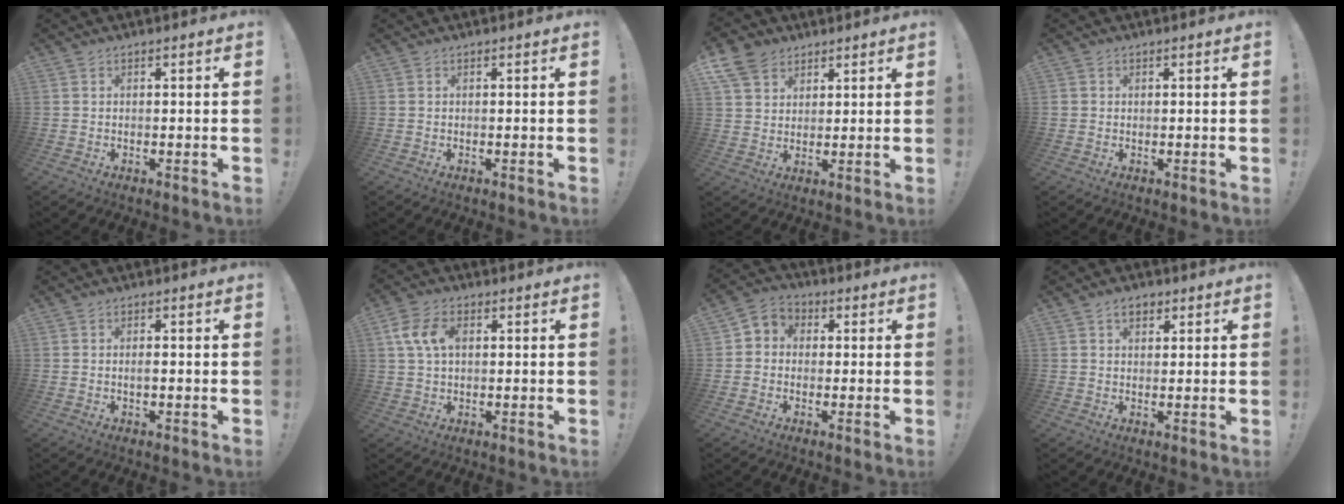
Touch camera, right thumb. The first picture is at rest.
{"total": 0.0}
{"total": 8.9, "force": [5.6, 6.3, 3.0], "torque": [-0.049, -0.028, 0.112]}
{"total": 1.0, "force": [0.3, 1.0, 0.2], "torque": [-0.008, 0.004, 0.006]}
{"total": 1.2, "force": [-0.5, 0.3, 1.1], "torque": [-0.015, 0.000, -0.011]}
{"total": 8.2, "force": [1.8, 5.3, 6.1], "torque": [-0.126, 0.012, 0.035]}
{"total": 4.6, "force": [-1.3, 4.1, 1.5], "torque": [-0.018, 0.016, -0.021]}
{"total": 3.8, "force": [1.8, 2.5, 2.3], "torque": [-0.035, 0.002, 0.031]}